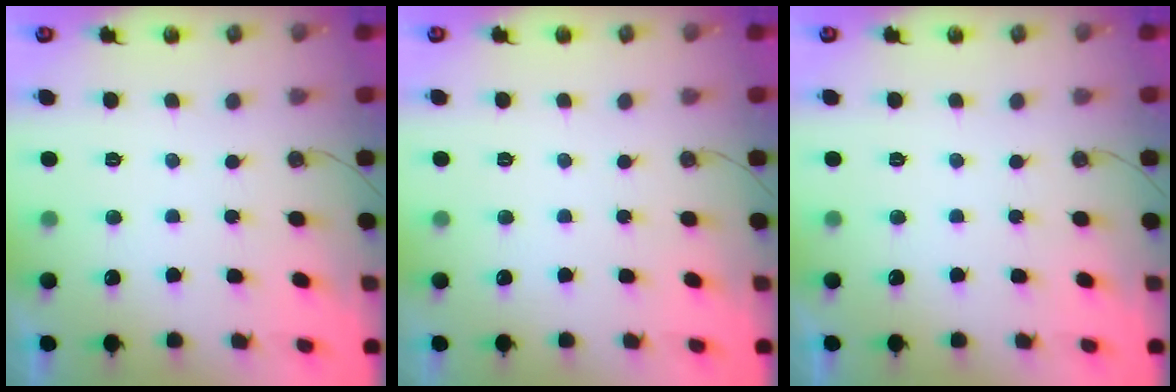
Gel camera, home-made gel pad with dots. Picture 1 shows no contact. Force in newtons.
{"total": 0.0}
{"total": 0.0}